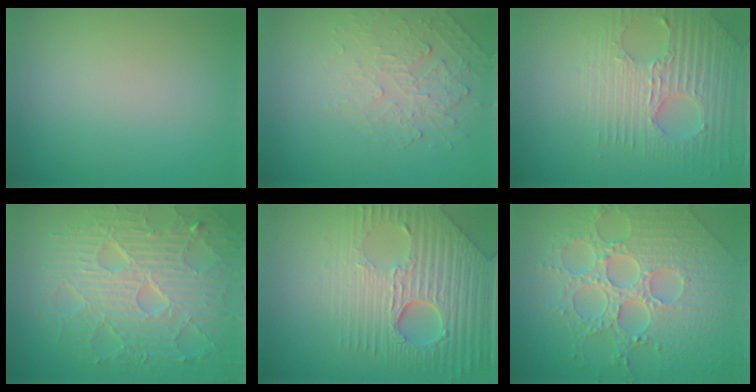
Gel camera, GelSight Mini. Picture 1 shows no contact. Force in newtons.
{"total": 2.2, "press": 1.1, "slide": 1.9}
{"total": 3.9, "press": 3.7, "slide": 0.9}
{"total": 8.9, "press": 6.1, "slide": 6.5}
{"total": 9.0, "press": 6.2, "slide": 6.6}
{"total": 8.6, "press": 6.3, "slide": 5.8}